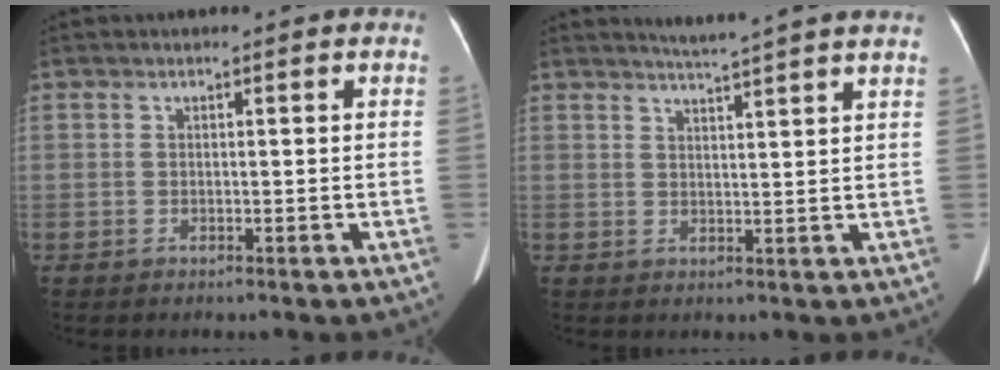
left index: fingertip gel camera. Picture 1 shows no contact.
{"total": 7.7, "force": [7.0, -1.3, 2.9], "torque": [-0.046, 0.006, 0.083]}